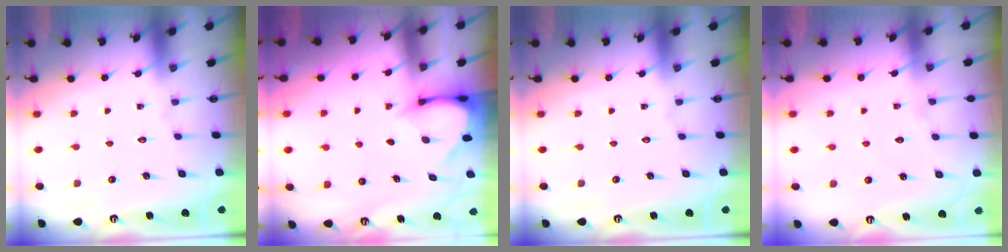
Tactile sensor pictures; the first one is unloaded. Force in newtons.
{"total": 3.0, "press": 2.9, "slide": 0.4}
{"total": 0.0}
{"total": 3.5, "press": 3.5, "slide": 0.4}